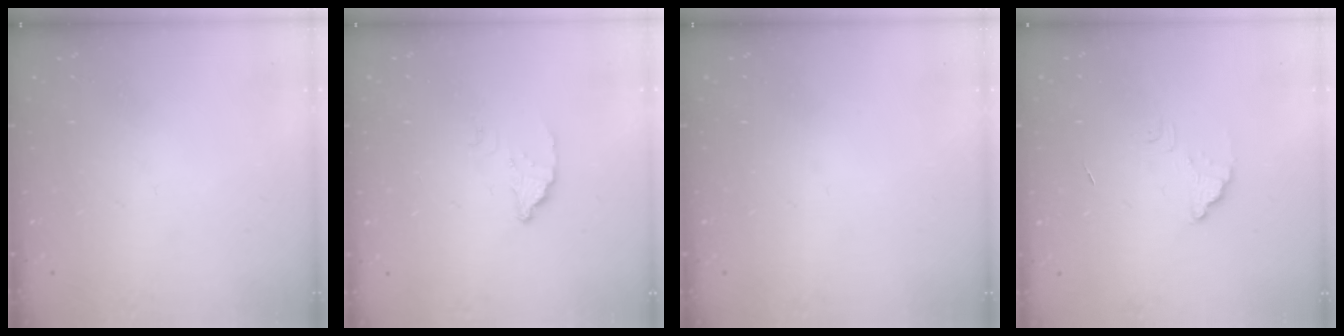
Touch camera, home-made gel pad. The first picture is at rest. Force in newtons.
{"total": 2.7, "press": 2.7, "slide": 0.3}
{"total": 0.0}
{"total": 3.3, "press": 3.3, "slide": 0.3}